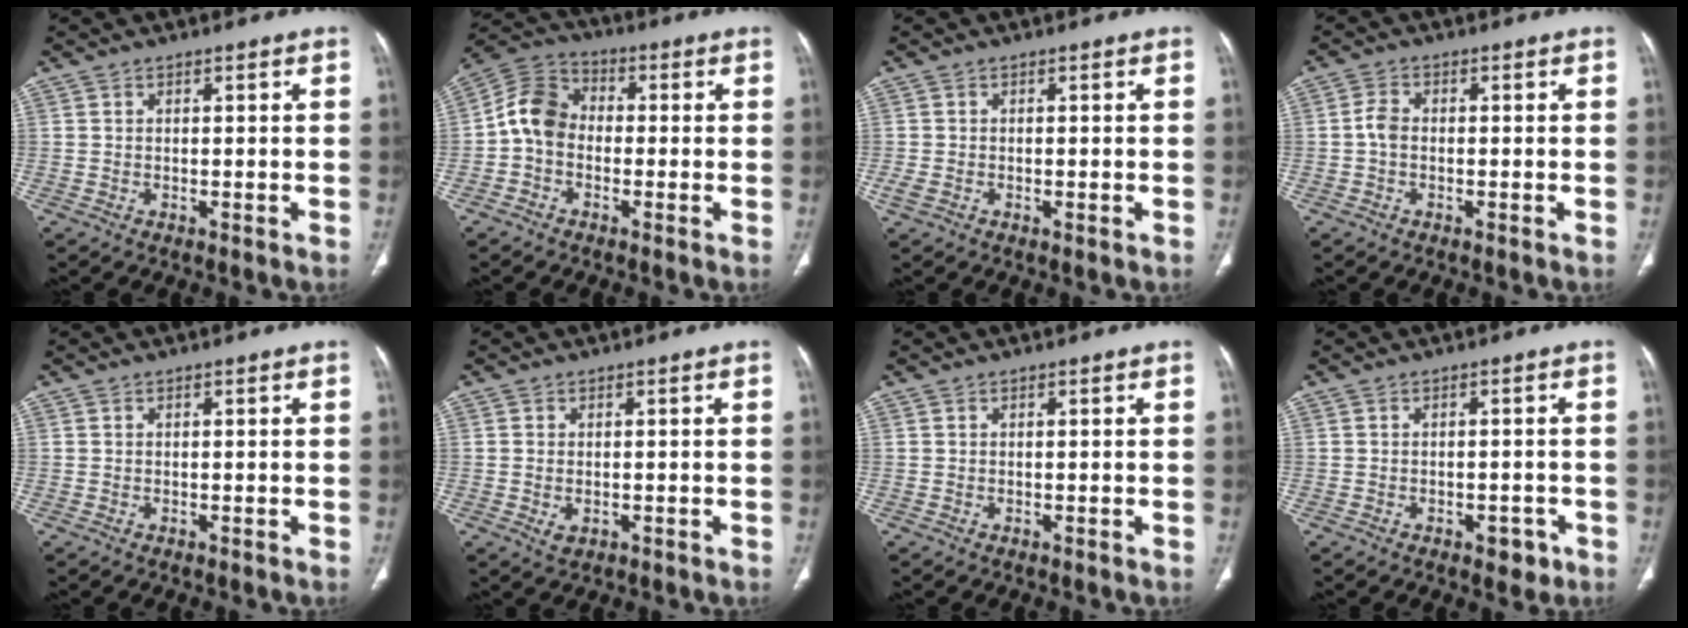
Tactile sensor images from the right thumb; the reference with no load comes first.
{"total": 8.3, "force": [-1.2, 6.5, 5.1], "torque": [-0.086, 0.029, -0.039]}
{"total": 2.0, "force": [-0.6, 1.2, 1.5], "torque": [-0.039, 0.002, -0.009]}
{"total": 2.6, "force": [-0.4, 1.7, 1.9], "torque": [-0.036, 0.006, -0.015]}
{"total": 0.0}
{"total": 2.1, "force": [-0.4, 1.4, 1.4], "torque": [-0.028, 0.000, -0.001]}
{"total": 0.0}
{"total": 3.3, "force": [-1.6, 1.9, 2.1], "torque": [-0.014, 0.008, -0.015]}